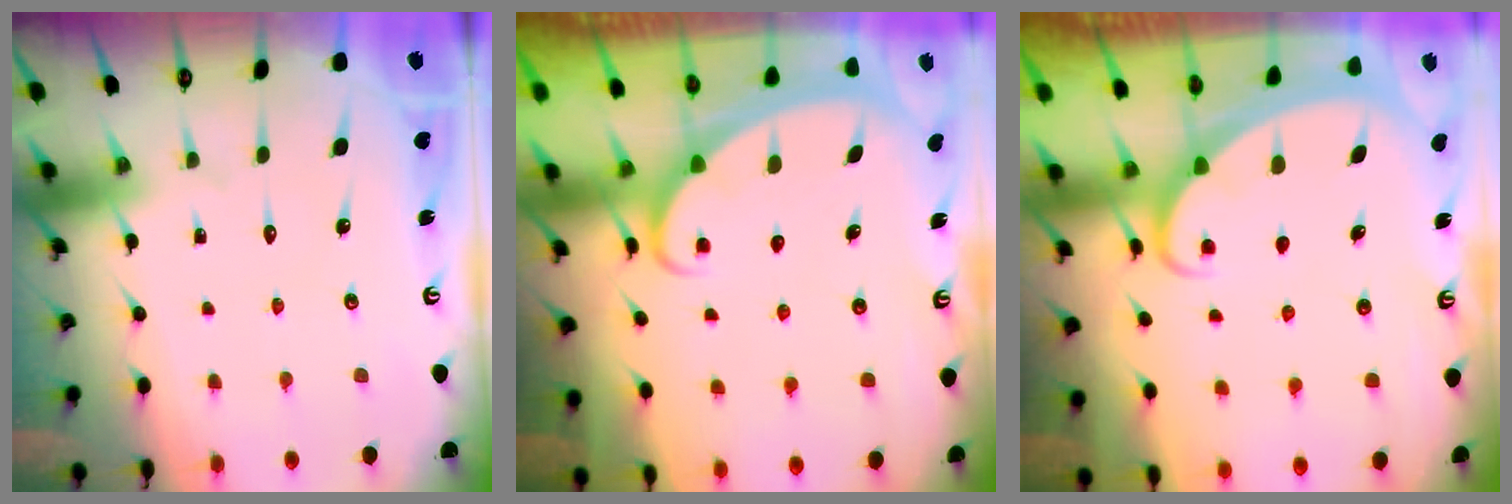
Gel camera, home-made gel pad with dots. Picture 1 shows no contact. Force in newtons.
{"total": 2.4, "press": 2.4, "slide": 0.3}
{"total": 2.0, "press": 2.0, "slide": 0.2}